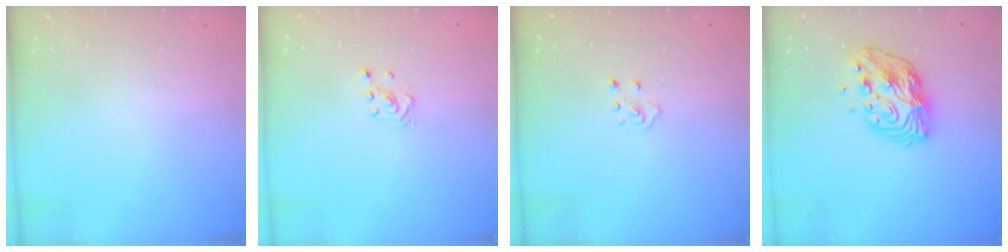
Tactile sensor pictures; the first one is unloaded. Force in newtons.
{"total": 2.8, "press": 2.6, "slide": 1.0}
{"total": 2.7, "press": 2.7, "slide": 0.2}
{"total": 11.7, "press": 11.6, "slide": 0.9}